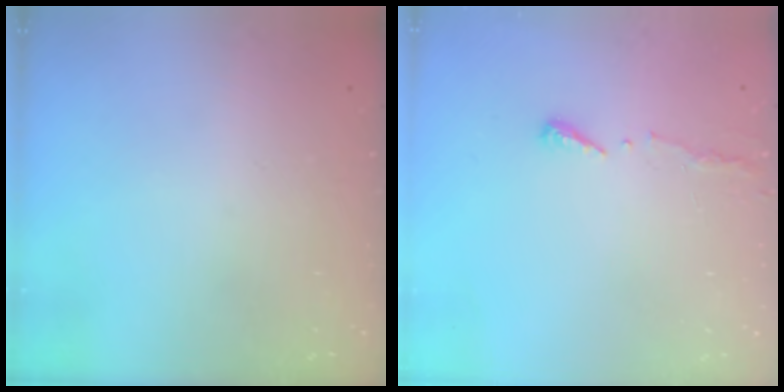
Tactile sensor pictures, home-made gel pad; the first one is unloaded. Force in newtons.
{"total": 3.5, "press": 3.4, "slide": 0.3}